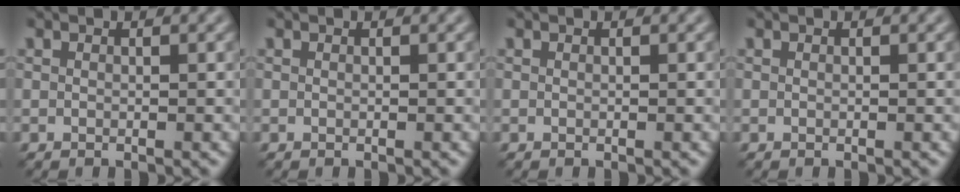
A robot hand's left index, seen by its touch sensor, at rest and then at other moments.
{"total": 0.0}
{"total": 0.0}
{"total": 0.0}